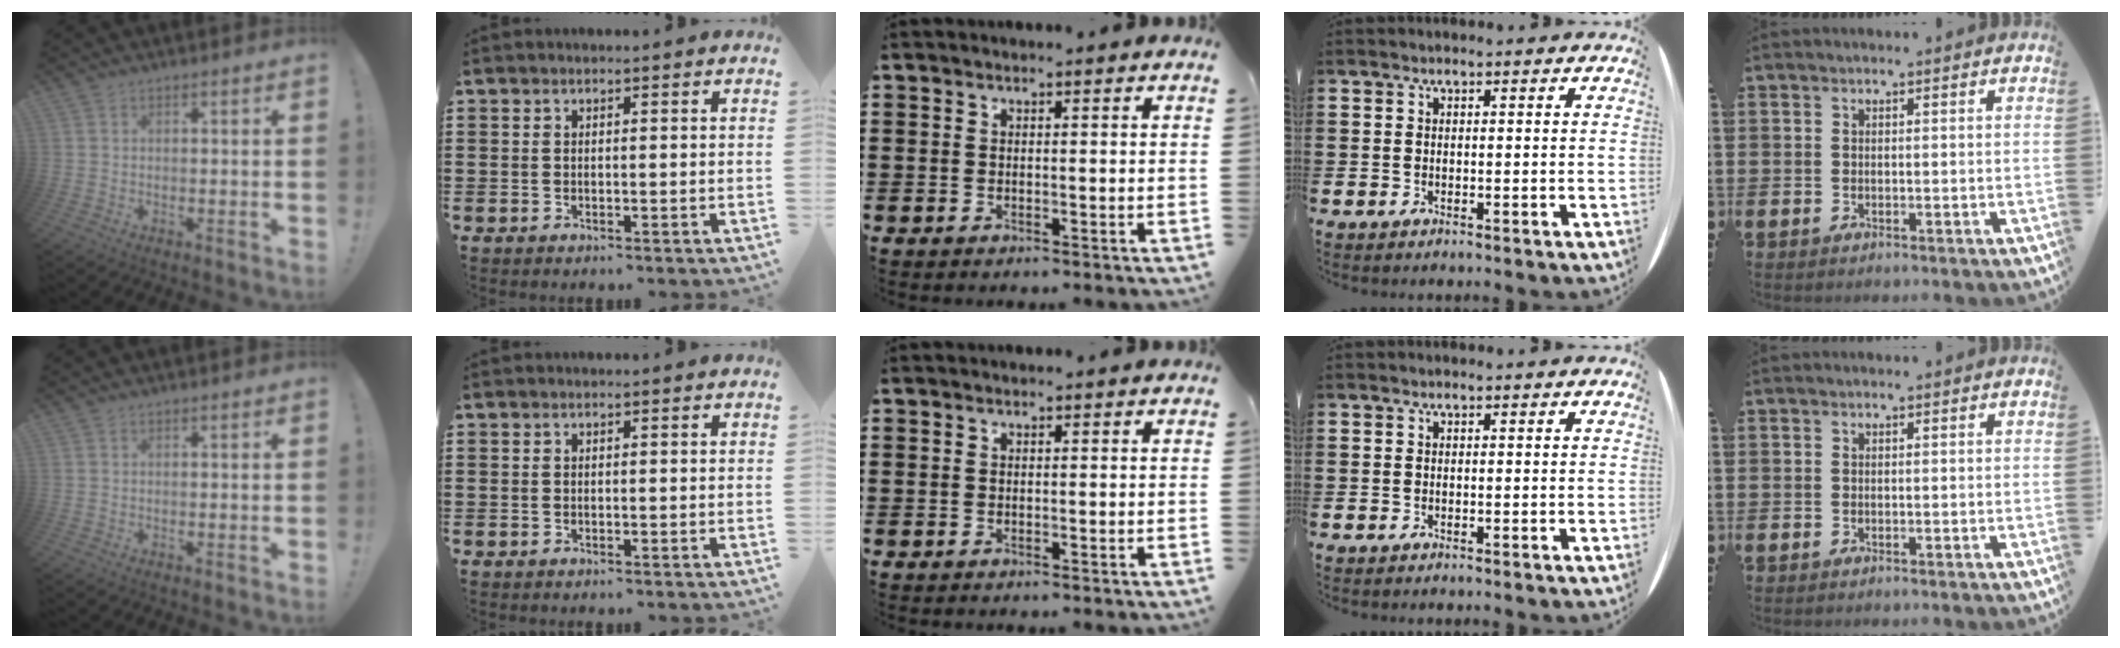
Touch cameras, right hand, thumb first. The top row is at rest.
{}